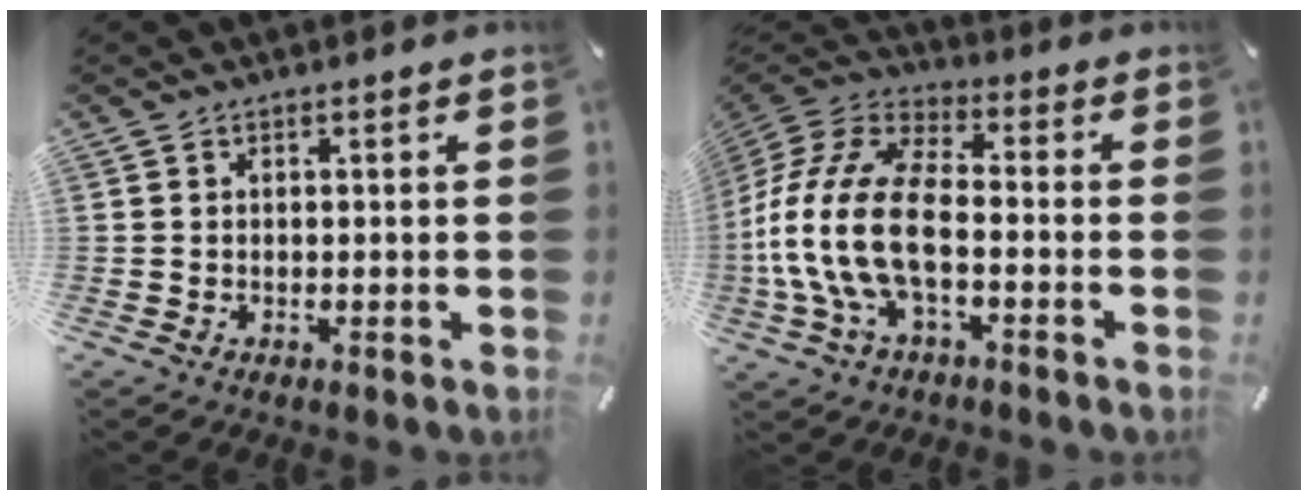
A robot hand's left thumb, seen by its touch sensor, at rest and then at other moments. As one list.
[{"total": 16.8, "force": [-4.5, 9.2, 13.3], "torque": [-0.291, 0.014, -0.080]}]